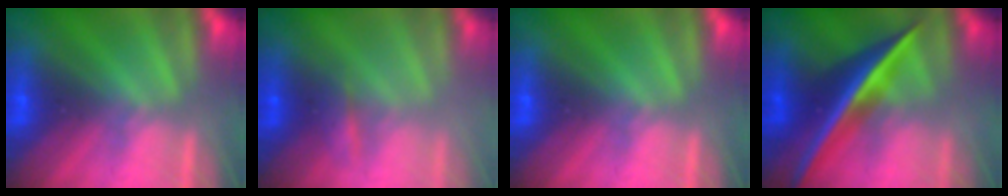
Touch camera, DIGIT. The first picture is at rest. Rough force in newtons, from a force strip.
{"total": 2.2}
{"total": 0.0}
{"total": 2.7}